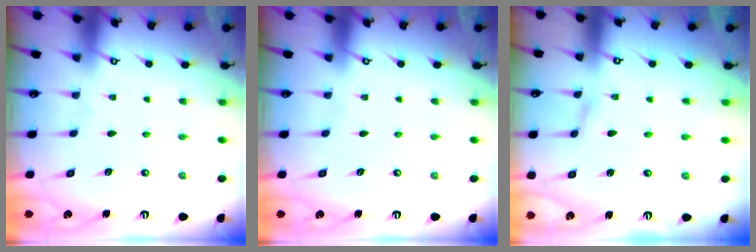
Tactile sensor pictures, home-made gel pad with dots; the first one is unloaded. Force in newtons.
{"total": 0.0}
{"total": 2.3, "press": 2.3, "slide": 0.1}